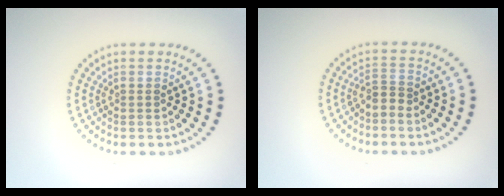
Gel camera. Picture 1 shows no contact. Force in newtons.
{"total": 1.7, "press": 1.3, "slide": 1.2}